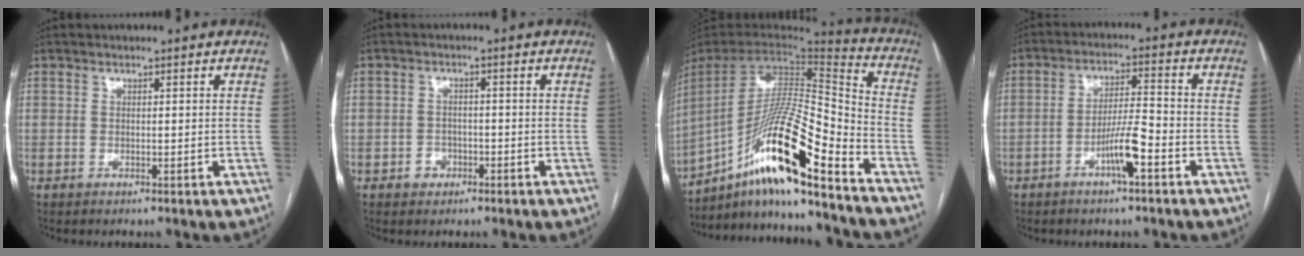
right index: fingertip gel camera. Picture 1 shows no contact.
{"total": 2.6, "force": [-1.2, 2.1, 0.8], "torque": [-0.008, 0.009, -0.017]}
{"total": 21.3, "force": [-14.3, 1.0, 15.8], "torque": [-0.301, 0.001, -0.258]}
{"total": 6.4, "force": [-3.2, 0.5, 5.6], "torque": [-0.107, 0.003, -0.057]}